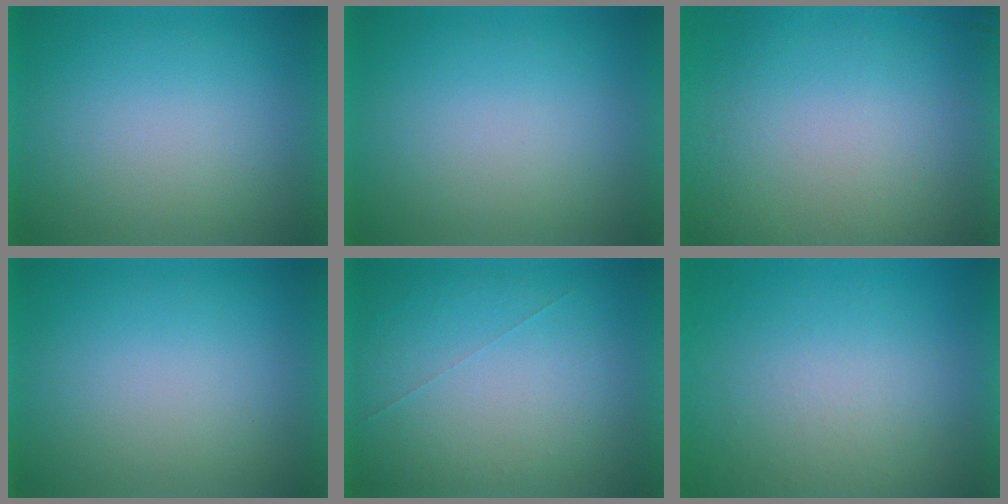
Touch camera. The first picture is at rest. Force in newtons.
{"total": 0.0}
{"total": 6.2}
{"total": 0.0}
{"total": 1.0}
{"total": 8.3}